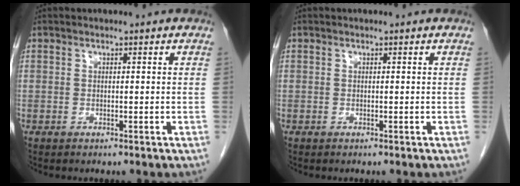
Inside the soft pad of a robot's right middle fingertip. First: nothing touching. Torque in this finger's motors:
{"motor_torque": [-0.18, -0.01, -0.01, -0.01]}